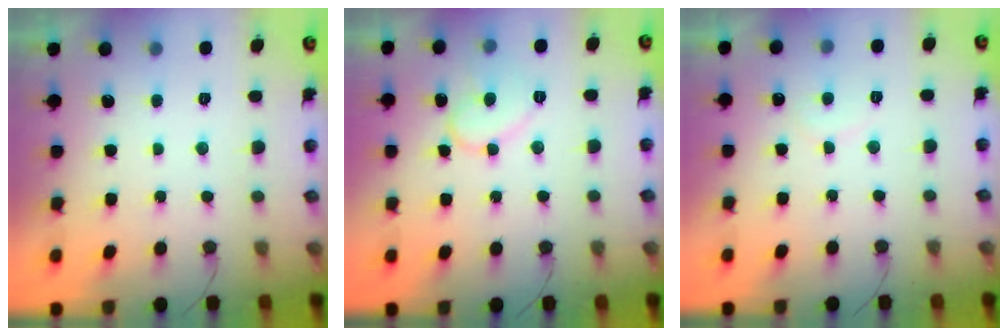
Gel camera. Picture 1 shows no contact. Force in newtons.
{"total": 10.0, "press": 10.0, "slide": 0.1}
{"total": 6.2, "press": 6.1, "slide": 0.4}